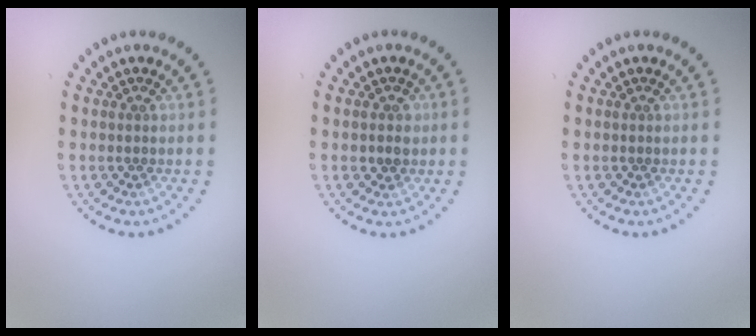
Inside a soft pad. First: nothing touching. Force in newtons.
{"total": 1.2, "press": 1.1, "slide": 0.4}
{"total": 0.0}